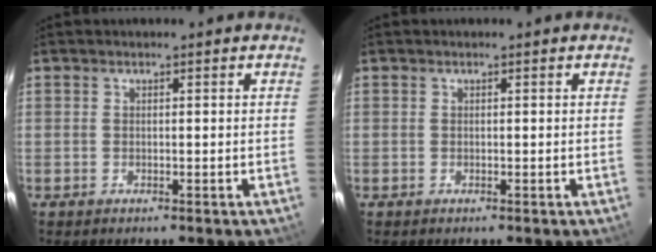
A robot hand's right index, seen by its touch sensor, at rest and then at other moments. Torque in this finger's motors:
{"motor_torque": [0.00, 0.00, 0.01, 0.01]}